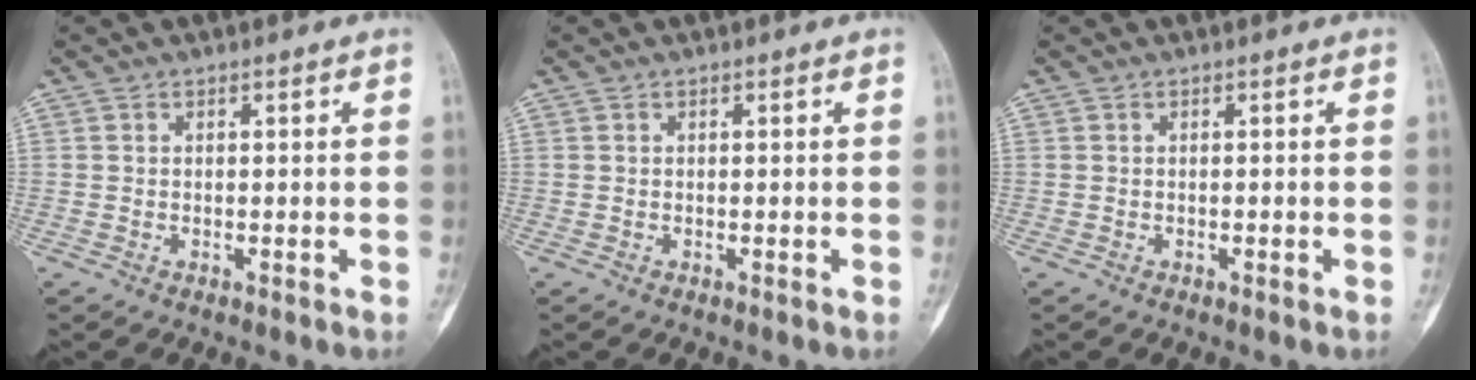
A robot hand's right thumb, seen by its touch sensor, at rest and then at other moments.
{"total": 0.0}
{"total": 0.0}